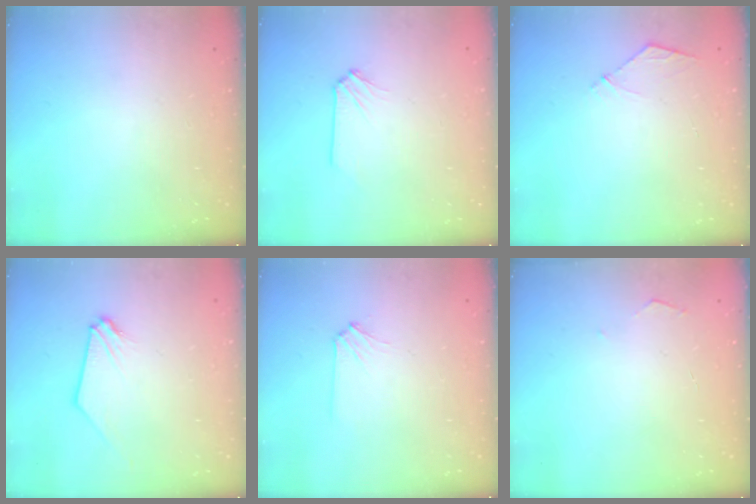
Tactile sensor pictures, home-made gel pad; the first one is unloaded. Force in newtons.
{"total": 0.0}
{"total": 4.8, "press": 4.7, "slide": 0.6}
{"total": 0.7, "press": 0.7, "slide": 0.2}
{"total": 2.4, "press": 2.4, "slide": 0.5}
{"total": 2.8, "press": 2.8, "slide": 0.4}